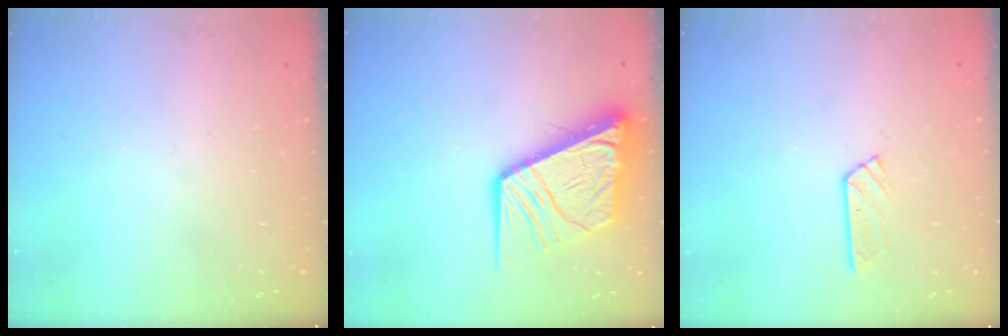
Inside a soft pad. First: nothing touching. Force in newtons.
{"total": 16.5, "press": 16.3, "slide": 2.0}
{"total": 4.0, "press": 3.9, "slide": 0.3}